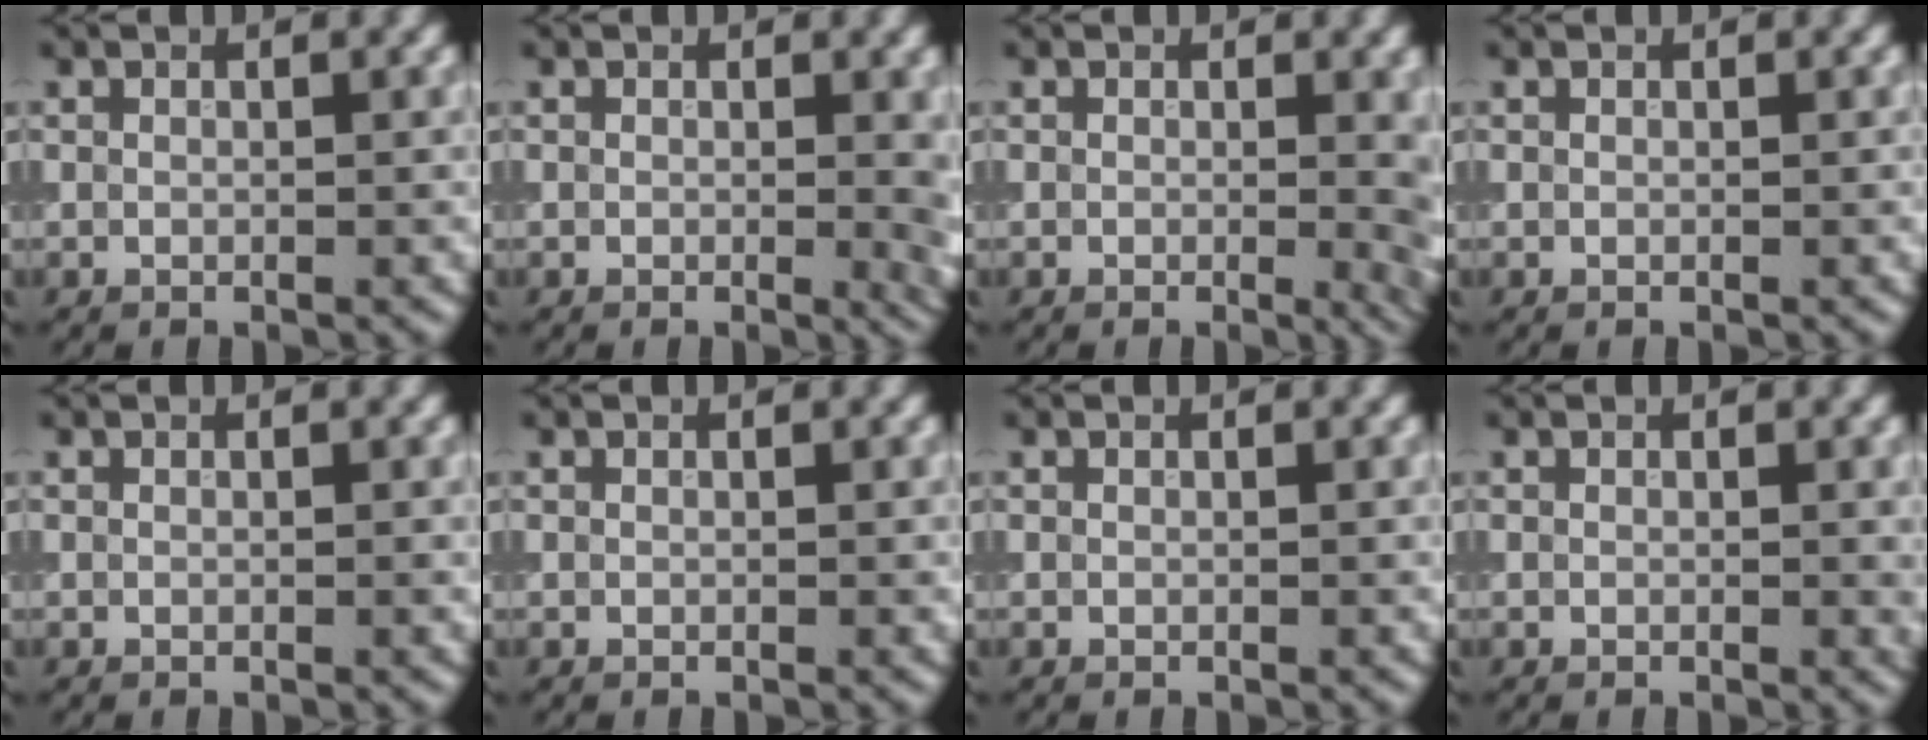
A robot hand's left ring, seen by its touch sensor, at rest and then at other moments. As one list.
[{"total": 2.4, "force": [0.1, 0.7, 2.3], "torque": [-0.022, -0.004, 0.000]}, {"total": 3.7, "force": [0.1, 1.3, 3.4], "torque": [-0.027, -0.007, 0.003]}, {"total": 0.0}, {"total": 0.0}, {"total": 0.0}, {"total": 0.0}, {"total": 0.7, "force": [0.0, 0.1, 0.7], "torque": [-0.006, -0.002, -0.001]}]